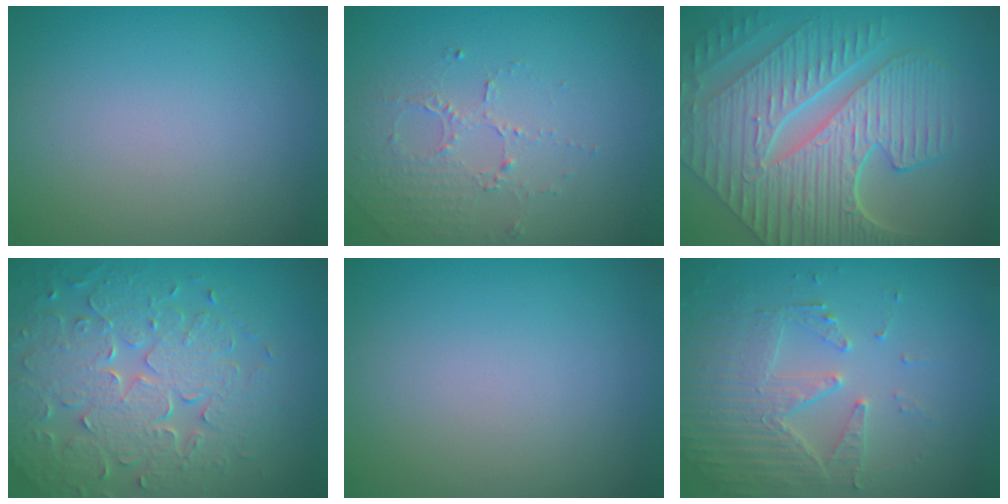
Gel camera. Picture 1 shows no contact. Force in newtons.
{"total": 1.7, "press": 1.2, "slide": 1.2}
{"total": 10.2, "press": 7.0, "slide": 7.4}
{"total": 8.2, "press": 5.8, "slide": 5.8}
{"total": 0.0}
{"total": 3.9, "press": 3.7, "slide": 1.4}